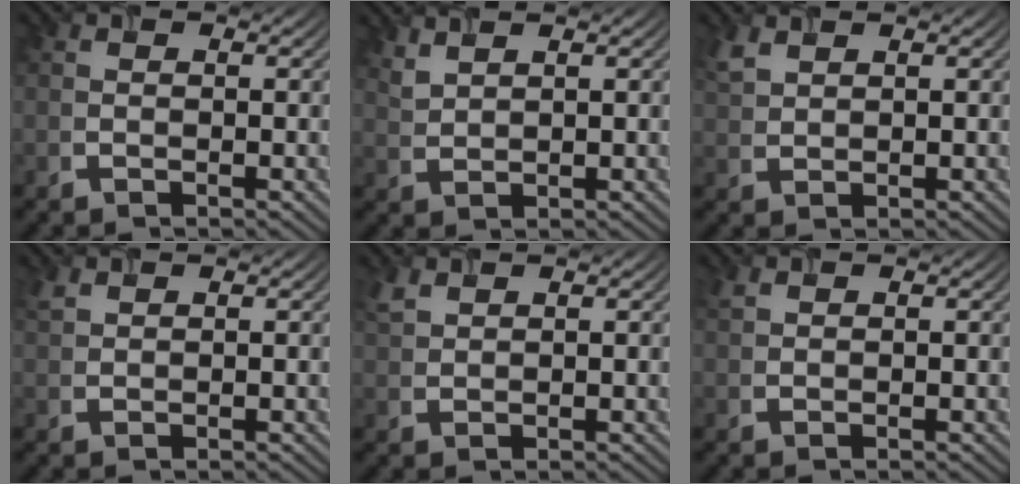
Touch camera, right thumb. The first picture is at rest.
{"total": 2.4, "force": [2.0, 0.5, 1.1], "torque": [-0.030, 0.002, 0.049]}
{"total": 2.4, "force": [1.8, 0.9, 1.2], "torque": [-0.039, 0.003, 0.046]}
{"total": 1.3, "force": [1.1, 0.5, 0.6], "torque": [-0.022, 0.003, 0.027]}
{"total": 2.1, "force": [1.6, 0.8, 1.0], "torque": [-0.033, 0.004, 0.041]}
{"total": 1.0, "force": [0.8, 0.4, 0.5], "torque": [-0.019, 0.002, 0.021]}